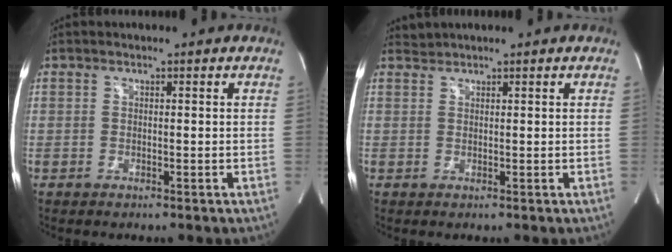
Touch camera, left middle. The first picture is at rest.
{"total": 1.0, "force": [0.9, -0.2, -0.5], "torque": [0.001, 0.007, 0.021]}